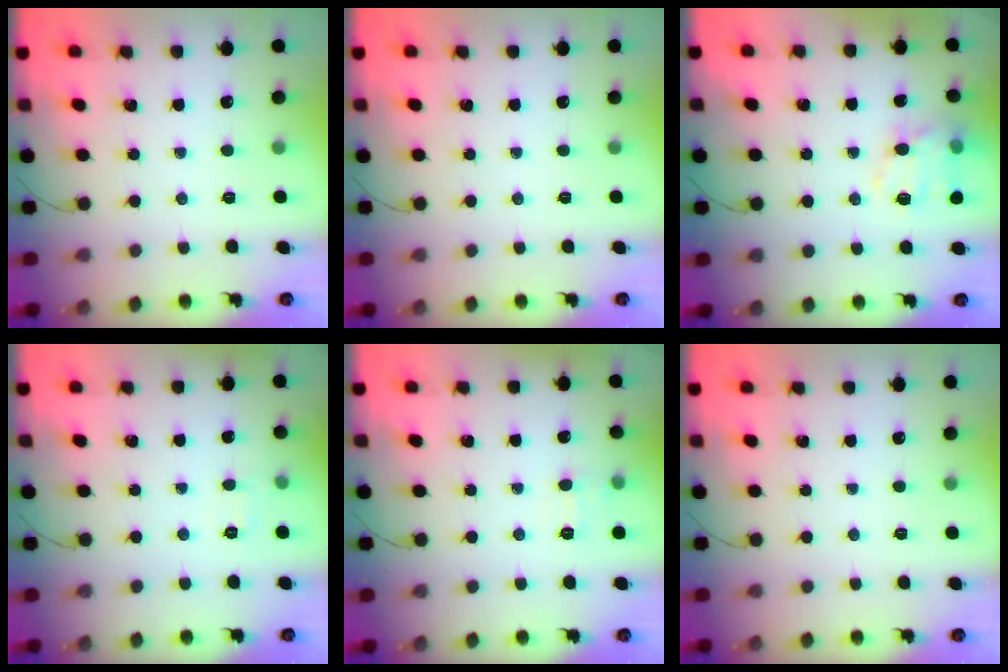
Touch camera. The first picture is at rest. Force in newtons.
{"total": 0.0}
{"total": 11.7, "press": 11.6, "slide": 1.2}
{"total": 5.1, "press": 5.0, "slide": 1.2}
{"total": 6.0, "press": 5.9, "slide": 1.4}
{"total": 0.0}